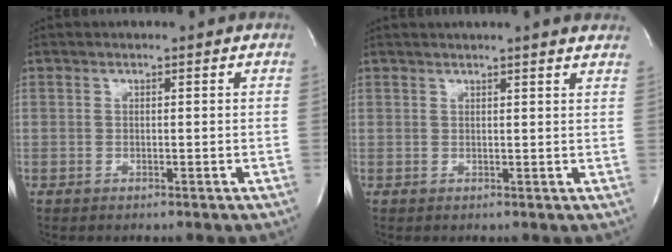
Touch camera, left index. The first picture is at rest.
{"total": 7.3, "force": [6.6, -0.2, 3.1], "torque": [-0.045, 0.016, 0.064]}